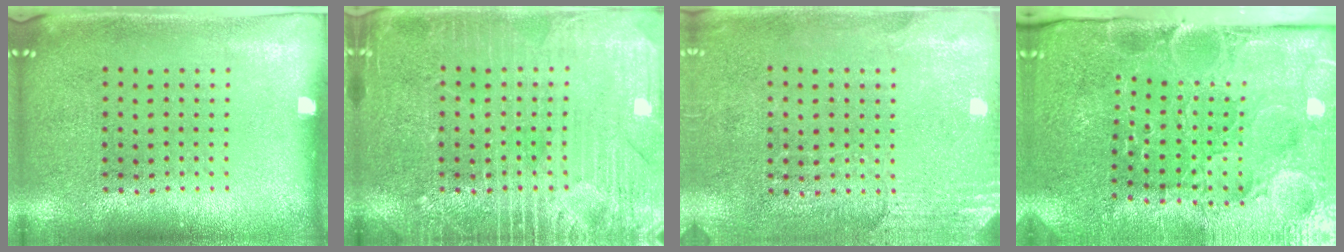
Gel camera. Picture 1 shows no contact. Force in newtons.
{"total": 5.2, "press": 5.1, "slide": 0.7}
{"total": 2.8, "press": 2.5, "slide": 1.3}
{"total": 3.7, "press": 3.7, "slide": 0.7}